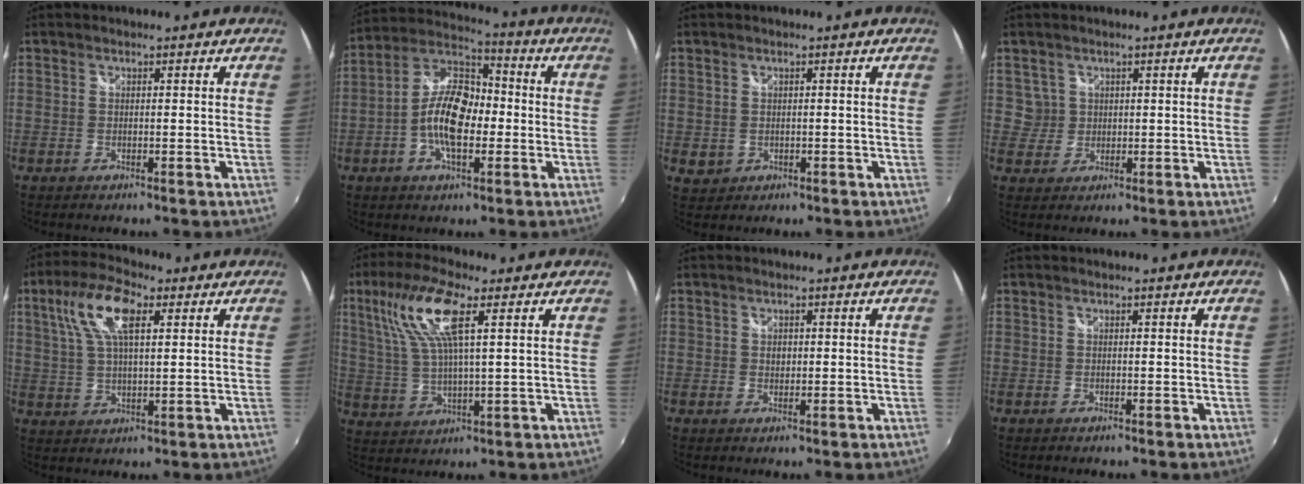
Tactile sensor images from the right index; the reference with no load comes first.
{"total": 12.7, "force": [-2.6, 6.4, 10.6], "torque": [-0.210, 0.014, -0.055]}
{"total": 2.3, "force": [0.0, 2.2, 0.7], "torque": [-0.009, 0.001, 0.005]}
{"total": 2.7, "force": [0.9, 2.5, -0.2], "torque": [0.019, 0.013, 0.013]}
{"total": 11.0, "force": [4.2, 4.4, 9.1], "torque": [-0.181, 0.024, 0.077]}
{"total": 11.8, "force": [4.9, 2.8, 10.3], "torque": [-0.209, 0.014, 0.100]}
{"total": 1.4, "force": [0.1, 1.1, 0.8], "torque": [-0.011, 0.001, 0.001]}
{"total": 0.0}